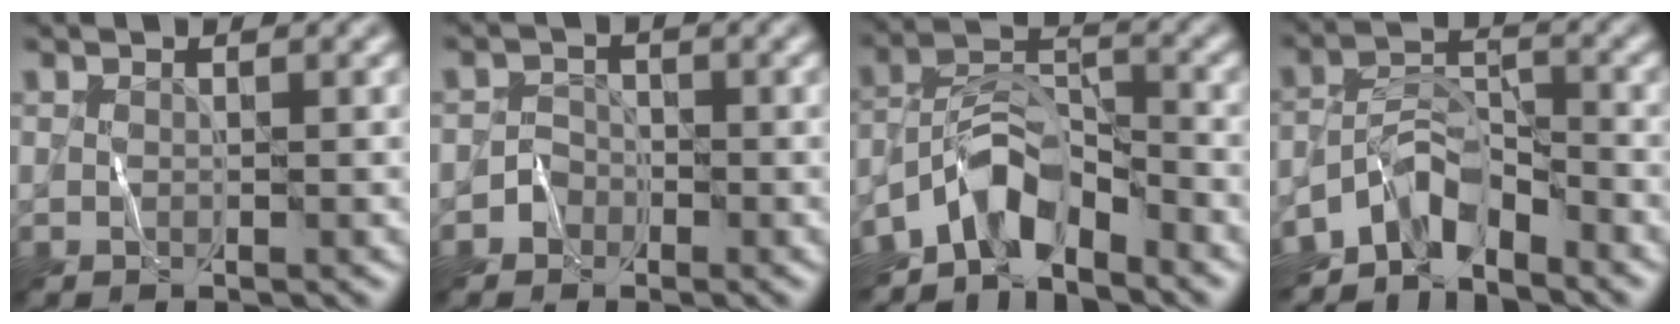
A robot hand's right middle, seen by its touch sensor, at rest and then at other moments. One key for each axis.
{"total": 1.4, "fx": -0.8, "fy": 1.1, "fz": -0.1, "tx": 0.014, "ty": 0.012, "tz": -0.017}
{"total": 5.9, "fx": -4.5, "fy": 2.5, "fz": 2.9, "tx": -0.039, "ty": 0.007, "tz": -0.094}
{"total": 5.2, "fx": -4.0, "fy": 2.1, "fz": 2.4, "tx": -0.032, "ty": 0.005, "tz": -0.084}